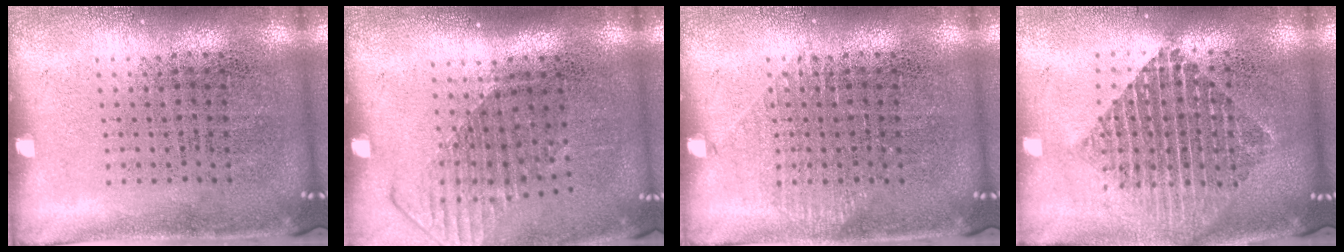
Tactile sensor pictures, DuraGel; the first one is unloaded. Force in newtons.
{"total": 1.6, "press": 1.2, "slide": 1.1}
{"total": 0.8, "press": 0.8, "slide": 0.3}
{"total": 2.0, "press": 1.6, "slide": 1.2}